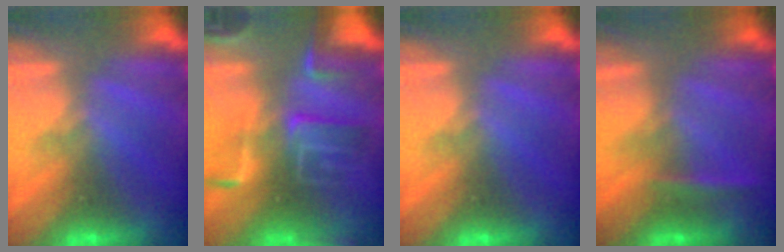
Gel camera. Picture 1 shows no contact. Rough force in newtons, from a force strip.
{"total": 8.0}
{"total": 0.0}
{"total": 2.4}